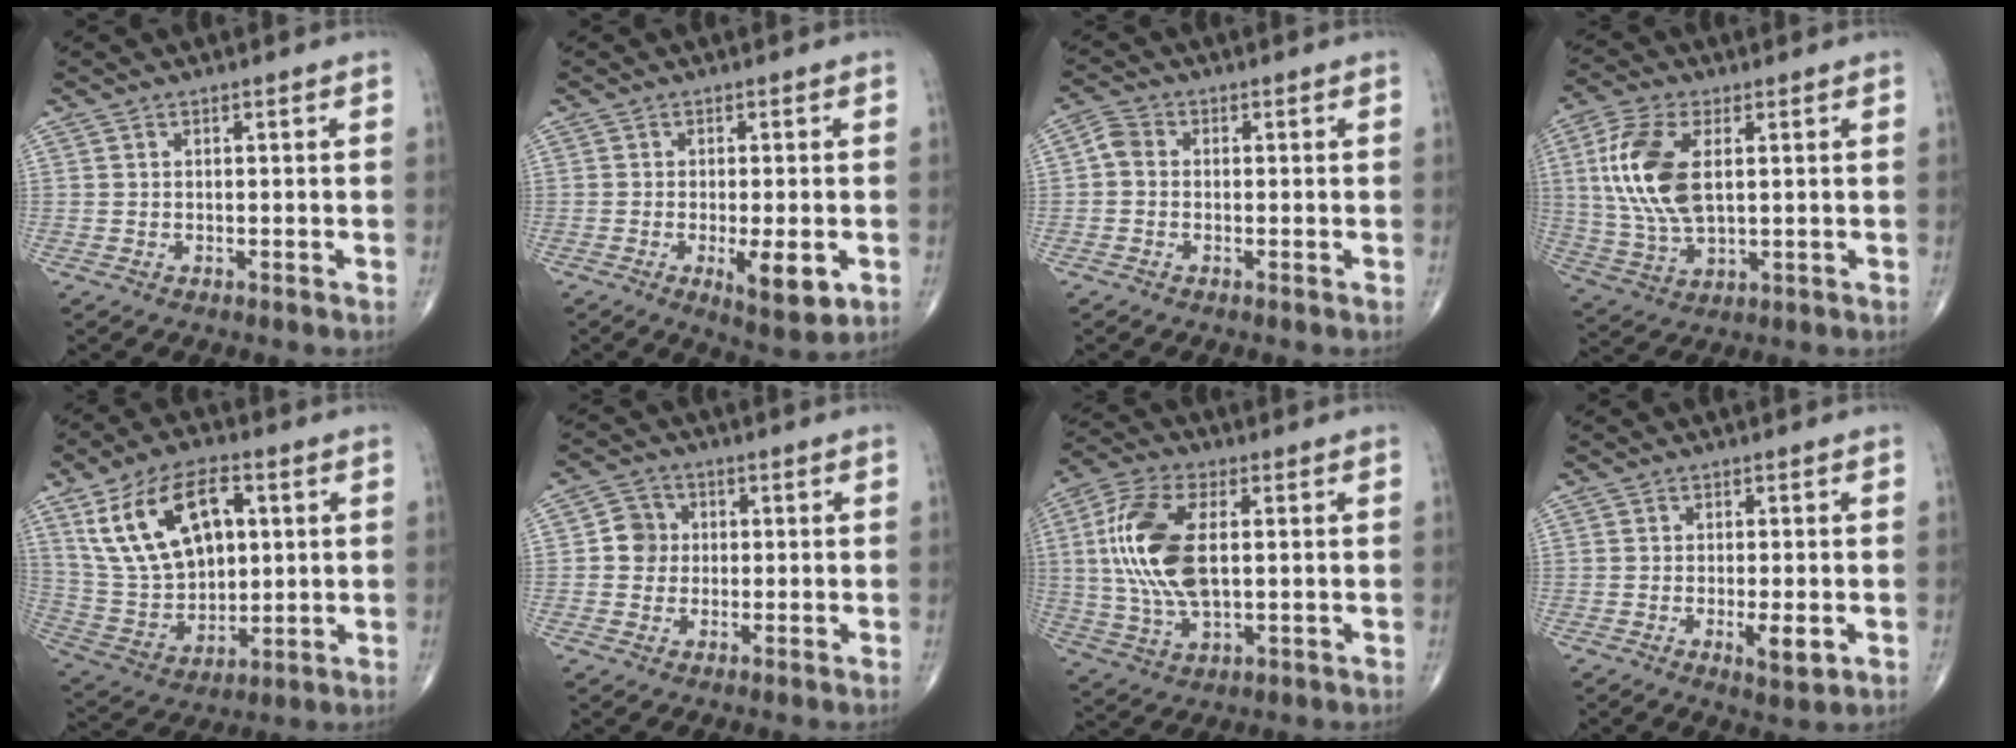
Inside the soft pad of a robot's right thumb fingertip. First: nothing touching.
{"total": 7.1, "force": [-1.9, 2.1, 6.5], "torque": [-0.096, -0.016, -0.023]}
{"total": 2.9, "force": [-0.3, 2.4, 1.7], "torque": [-0.028, 0.007, -0.017]}
{"total": 14.0, "force": [2.8, 7.2, 11.7], "torque": [-0.258, -0.007, 0.058]}
{"total": 18.6, "force": [6.5, 11.0, 13.6], "torque": [-0.225, -0.012, 0.133]}
{"total": 4.6, "force": [0.3, 4.4, 1.5], "torque": [-0.001, 0.007, -0.003]}
{"total": 15.7, "force": [1.9, 7.8, 13.5], "torque": [-0.290, -0.001, 0.037]}
{"total": 4.0, "force": [-0.9, 1.1, 3.7], "torque": [-0.058, -0.010, -0.013]}